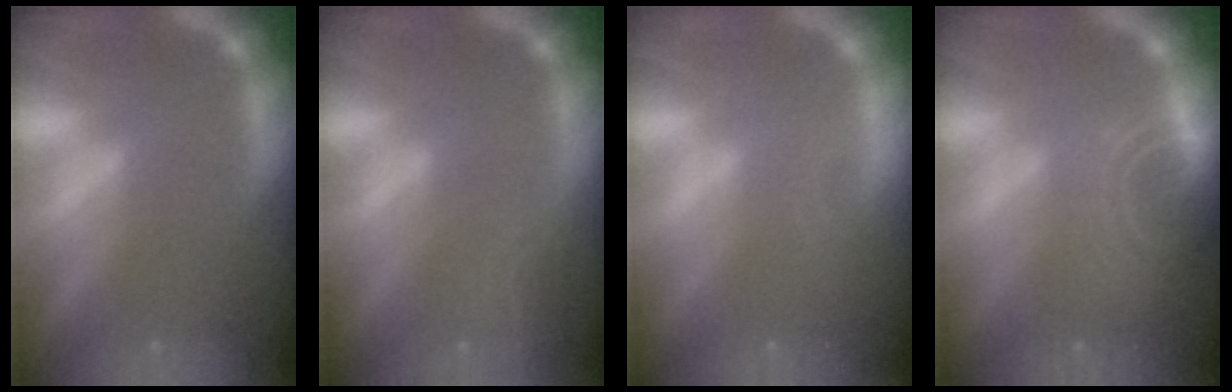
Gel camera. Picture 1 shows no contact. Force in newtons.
{"total": 2.4}
{"total": 0.9}
{"total": 7.0}